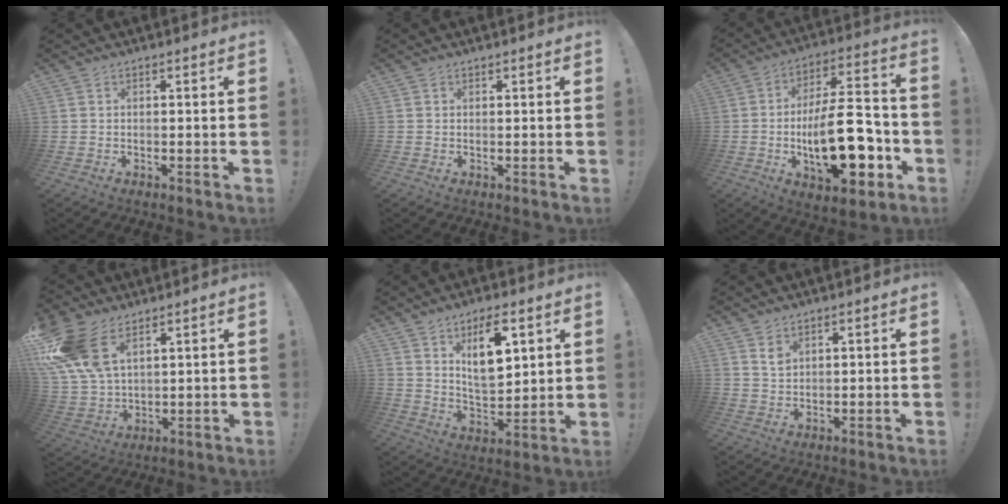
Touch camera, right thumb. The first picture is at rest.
{"total": 0.6, "force": [0.5, 0.2, -0.1], "torque": [0.003, -0.001, 0.010]}
{"total": 23.4, "force": [-5.9, 10.0, 20.4], "torque": [-0.335, 0.031, -0.091]}
{"total": 16.1, "force": [8.3, 9.4, 10.1], "torque": [-0.204, -0.036, 0.160]}
{"total": 12.2, "force": [6.0, 5.7, 9.0], "torque": [-0.143, -0.023, 0.105]}
{"total": 3.1, "force": [1.9, 2.0, 1.4], "torque": [-0.009, -0.015, 0.032]}